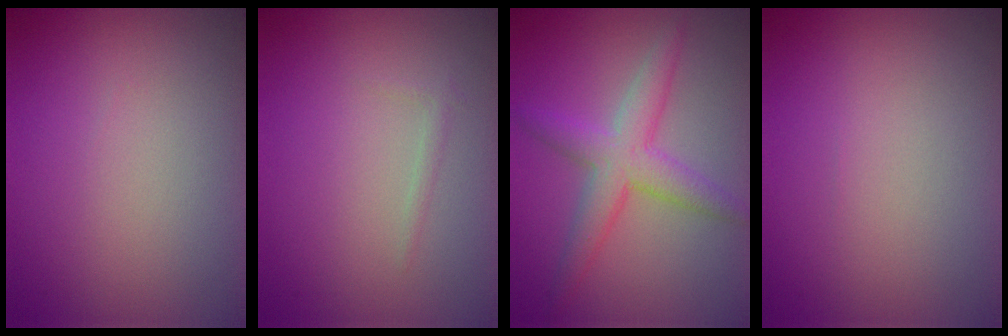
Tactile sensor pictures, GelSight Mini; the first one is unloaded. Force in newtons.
{"total": 0.6, "press": 0.6, "slide": 0.1}
{"total": 4.0, "press": 4.0, "slide": 0.1}
{"total": 0.0}